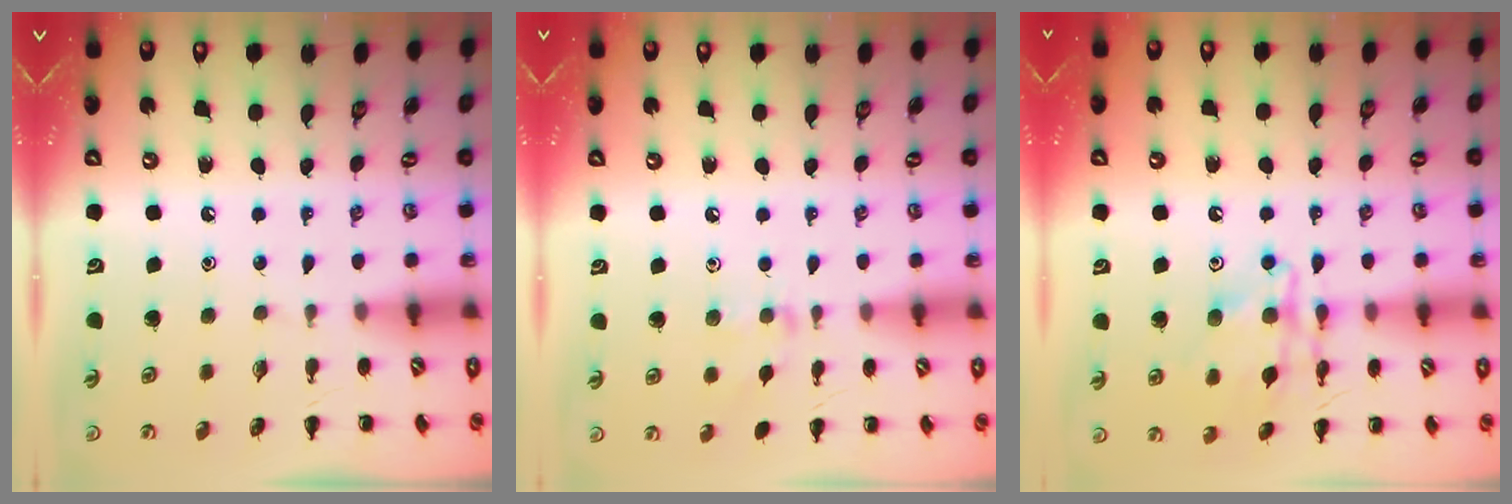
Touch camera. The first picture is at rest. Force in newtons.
{"total": 6.8, "press": 6.5, "slide": 2.0}
{"total": 15.0, "press": 14.9, "slide": 1.2}